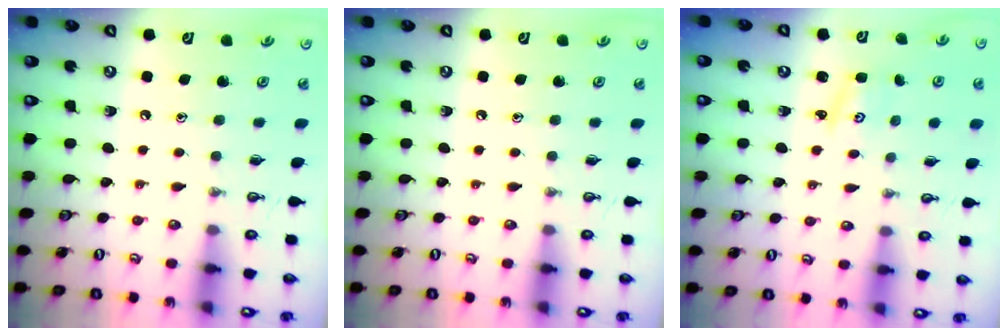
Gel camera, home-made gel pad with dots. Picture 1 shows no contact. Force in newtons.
{"total": 0.0}
{"total": 1.7, "press": 1.7, "slide": 0.2}